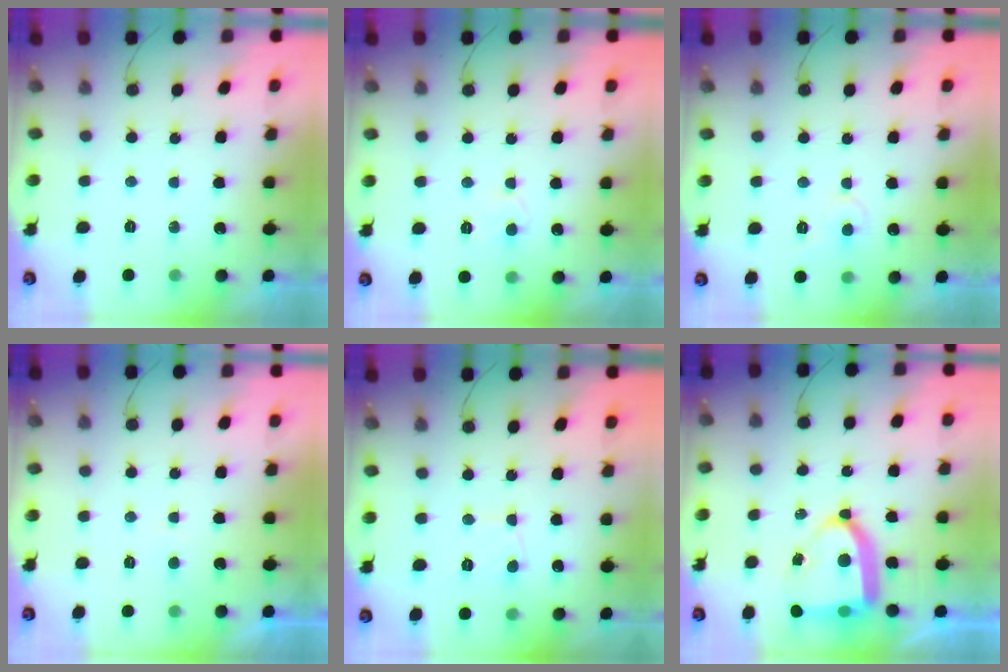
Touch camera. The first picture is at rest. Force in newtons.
{"total": 6.2, "press": 6.2, "slide": 0.5}
{"total": 5.3, "press": 5.3, "slide": 0.5}
{"total": 2.0, "press": 1.9, "slide": 0.3}
{"total": 2.7, "press": 2.7, "slide": 0.3}
{"total": 14.5, "press": 14.4, "slide": 1.6}